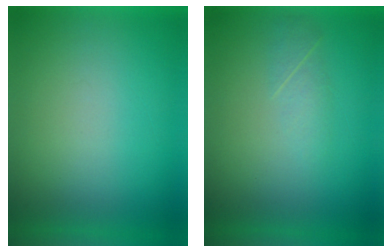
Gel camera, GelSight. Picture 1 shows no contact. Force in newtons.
{"total": 2.1}